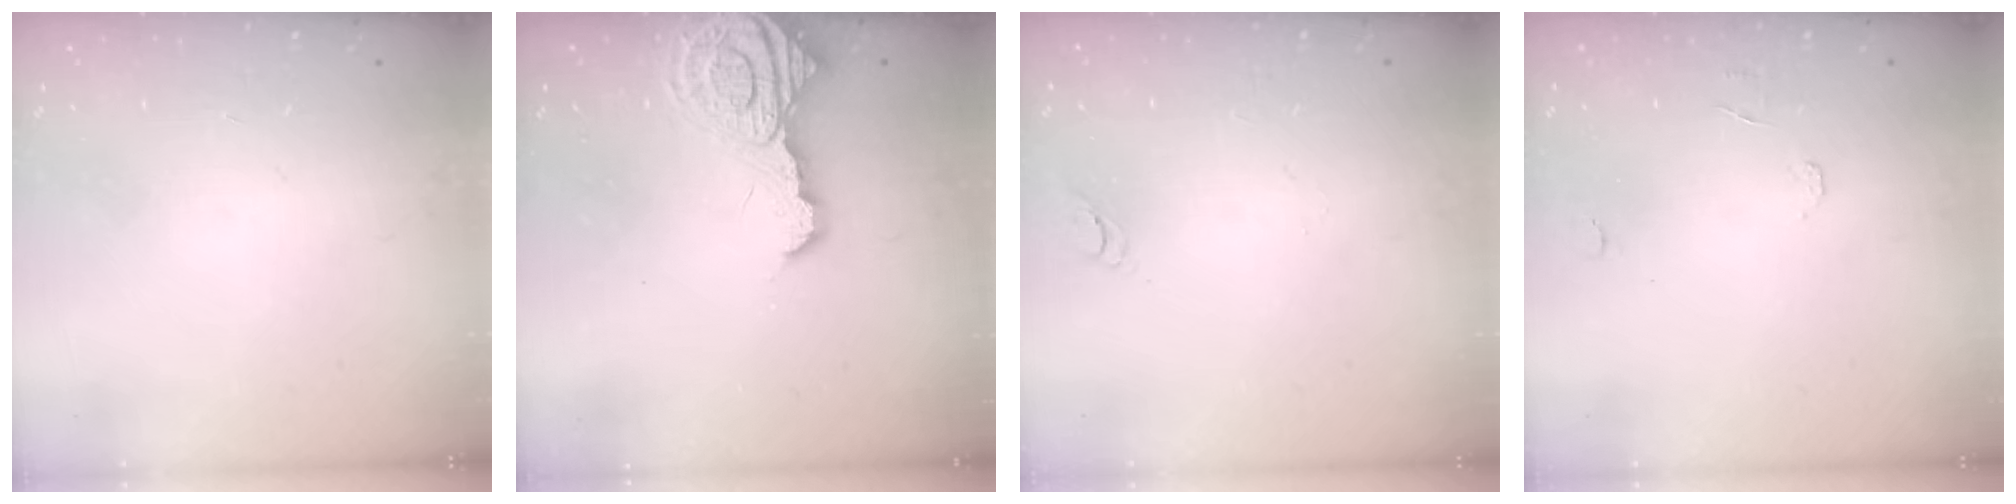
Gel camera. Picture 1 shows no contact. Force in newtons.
{"total": 13.4, "press": 13.3, "slide": 1.3}
{"total": 2.9, "press": 2.8, "slide": 0.3}
{"total": 6.6, "press": 6.6, "slide": 0.5}